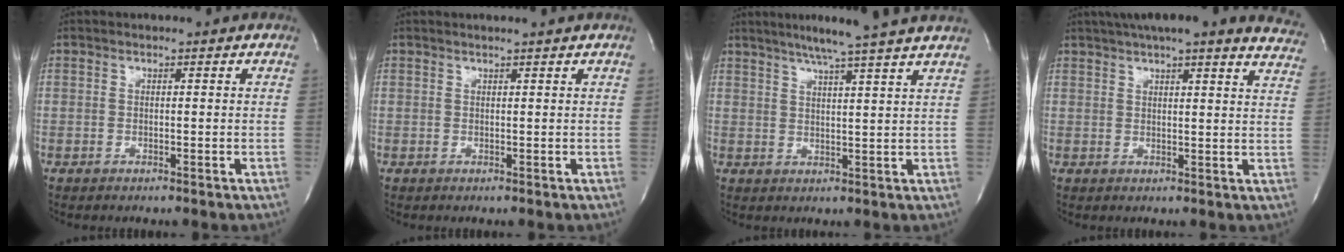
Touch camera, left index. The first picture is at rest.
{"total": 1.3, "force": [1.1, -0.5, 0.5], "torque": [-0.014, -0.004, 0.023]}
{"total": 11.7, "force": [9.7, -1.6, 6.3], "torque": [-0.099, 0.002, 0.120]}
{"total": 22.5, "force": [19.6, 3.2, 10.5], "torque": [-0.156, -0.014, 0.225]}